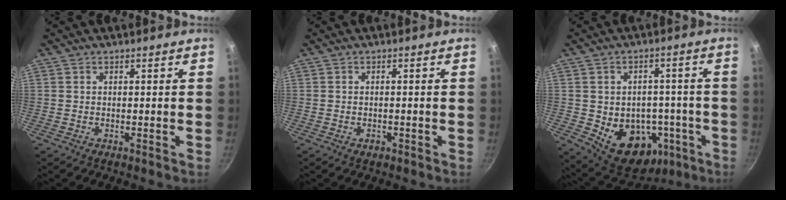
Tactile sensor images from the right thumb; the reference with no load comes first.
{"total": 1.2, "force": [-0.6, 0.9, 0.7], "torque": [-0.011, 0.003, -0.007]}
{"total": 15.8, "force": [-4.3, 12.1, 9.2], "torque": [-0.096, 0.025, -0.038]}